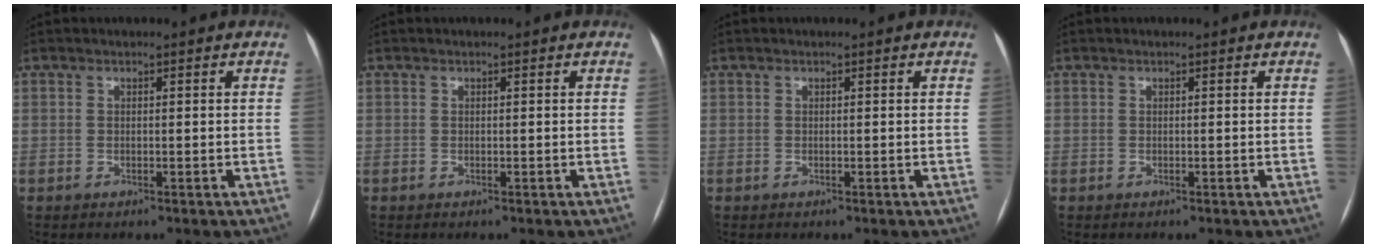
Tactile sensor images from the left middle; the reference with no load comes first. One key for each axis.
{"total": 0.0}
{"total": 0.0}
{"total": 0.0}